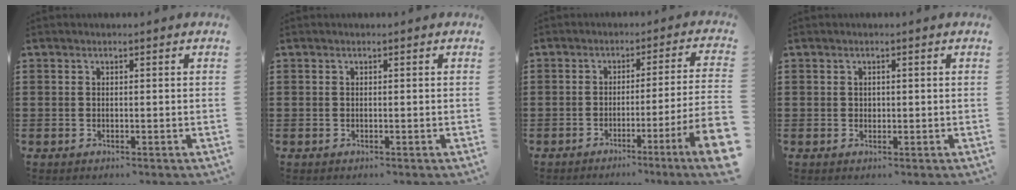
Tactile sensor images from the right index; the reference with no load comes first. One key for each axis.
{"total": 0.0}
{"total": 5.1, "fx": -2.4, "fy": -0.6, "fz": 4.5, "tx": -0.082, "ty": -0.031, "tz": -0.050}
{"total": 0.7, "fx": 0.3, "fy": 0.6, "fz": 0.3, "tx": -0.007, "ty": 0.003, "tz": 0.006}